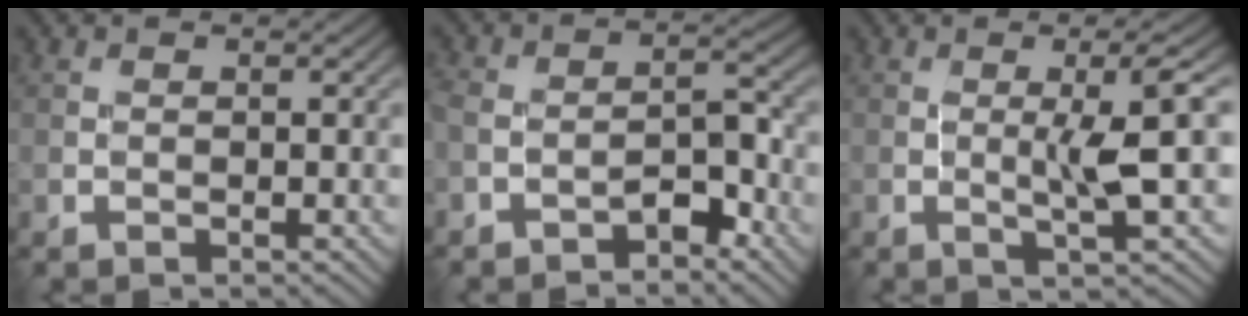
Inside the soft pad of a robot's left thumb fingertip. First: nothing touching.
{"total": 5.0, "force": [-3.4, 2.0, 3.1], "torque": [-0.050, 0.013, -0.066]}
{"total": 5.2, "force": [0.0, 0.4, 5.2], "torque": [-0.088, 0.008, 0.001]}